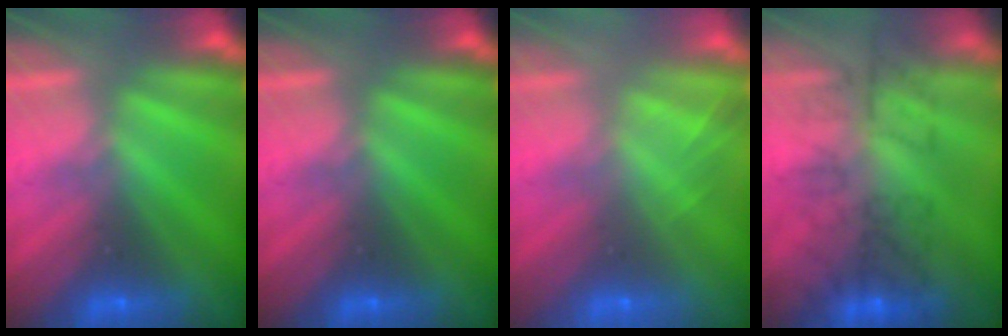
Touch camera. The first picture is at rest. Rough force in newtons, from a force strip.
{"total": 0.0}
{"total": 2.0}
{"total": 10.5}